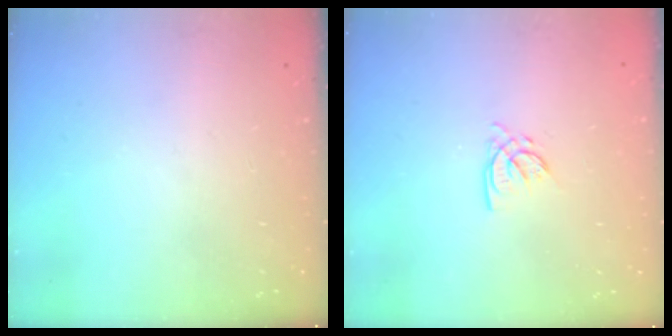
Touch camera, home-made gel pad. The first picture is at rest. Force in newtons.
{"total": 3.5, "press": 3.5, "slide": 0.2}